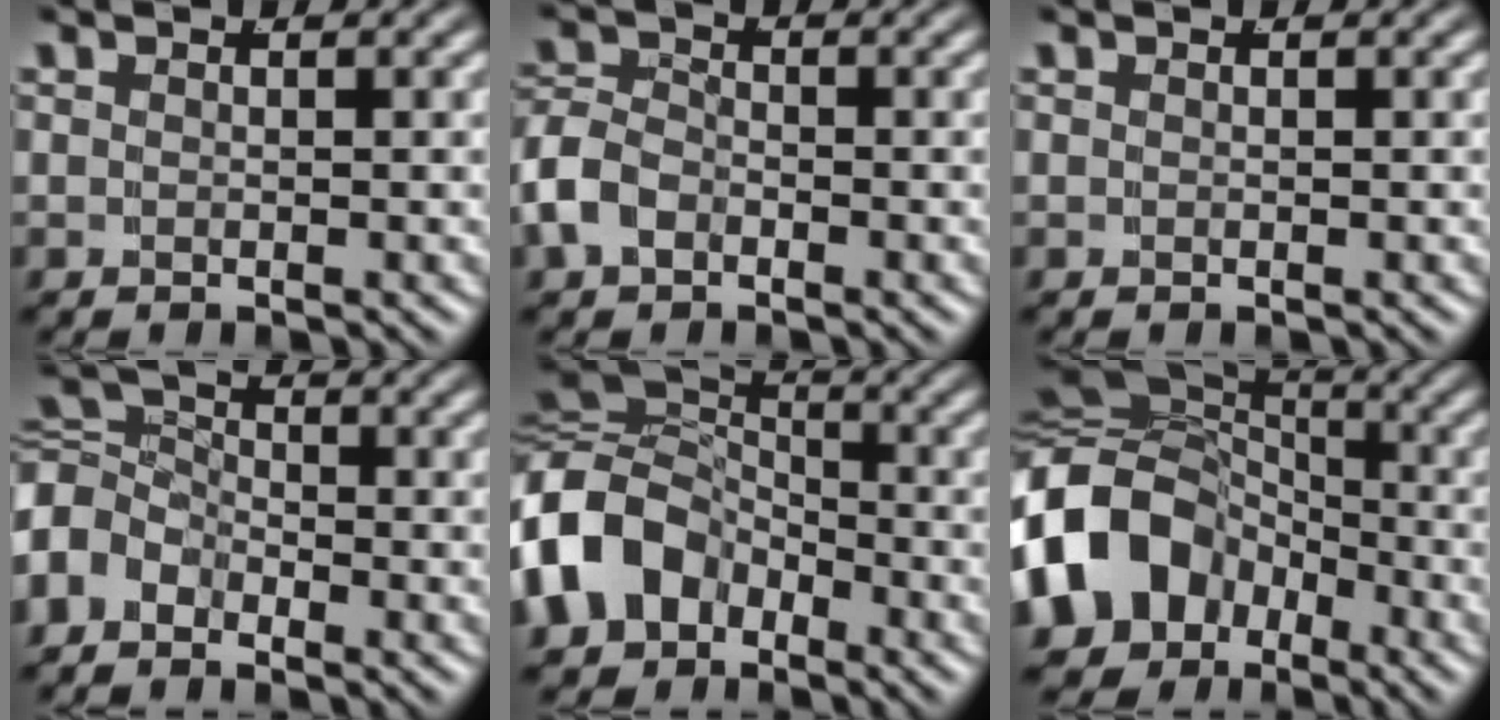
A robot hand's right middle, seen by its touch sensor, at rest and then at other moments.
{"total": 3.5, "force": [-1.3, 2.7, 1.7], "torque": [-0.054, -0.016, -0.018]}
{"total": 0.0}
{"total": 6.0, "force": [-1.4, 5.2, 2.5], "torque": [-0.064, -0.023, -0.025]}
{"total": 10.4, "force": [-1.5, 8.8, 5.4], "torque": [-0.139, -0.025, -0.027]}
{"total": 13.9, "force": [-3.3, 11.7, 6.7], "torque": [-0.166, -0.040, -0.049]}